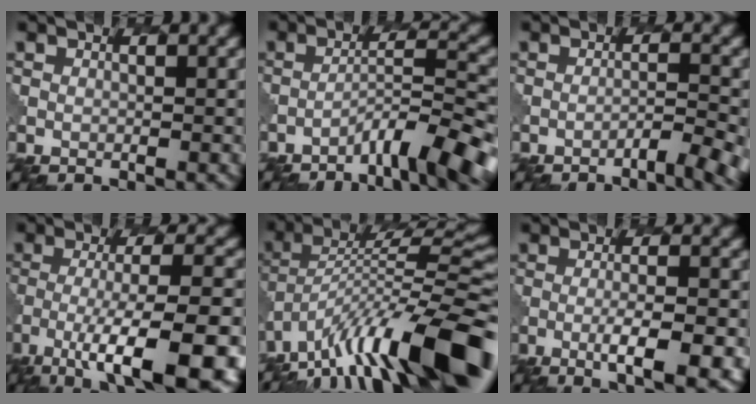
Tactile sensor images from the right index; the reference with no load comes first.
{"total": 7.1, "force": [-4.8, 1.1, 5.0], "torque": [-0.070, 0.006, -0.075]}
{"total": 3.9, "force": [-2.5, 0.8, 2.9], "torque": [-0.035, 0.005, -0.038]}
{"total": 12.5, "force": [-6.7, 3.4, 10.0], "torque": [-0.175, -0.012, -0.104]}
{"total": 15.0, "force": [-8.0, 3.8, 12.1], "torque": [-0.203, 0.032, -0.141]}
{"total": 5.4, "force": [-1.9, 1.2, 4.9], "torque": [-0.080, -0.001, -0.027]}